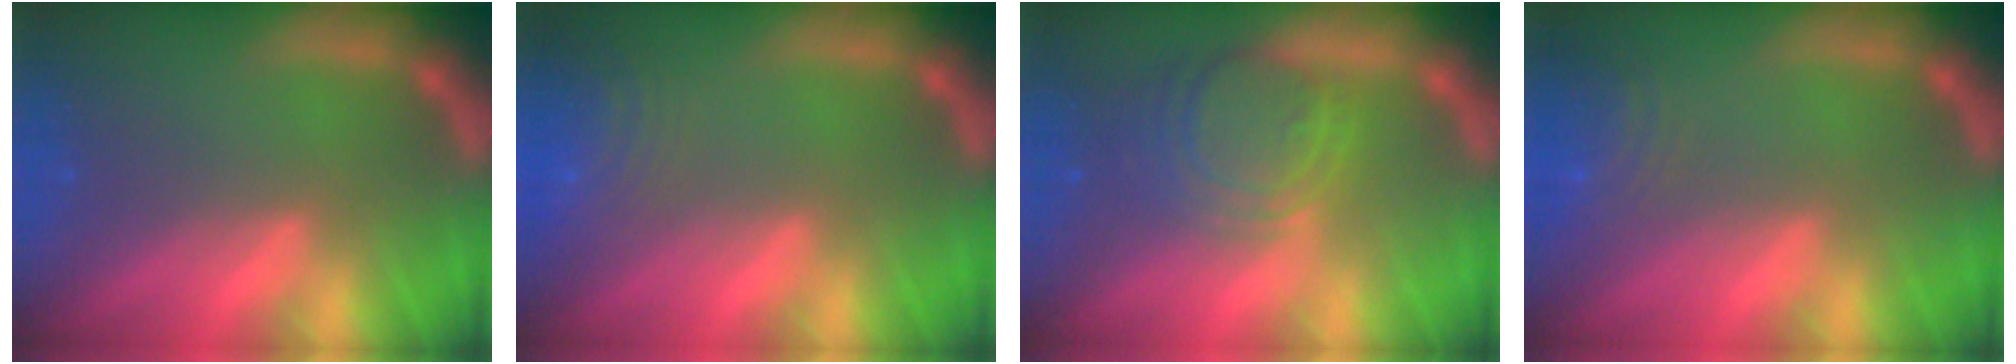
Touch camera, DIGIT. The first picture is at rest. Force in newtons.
{"total": 8.0}
{"total": 7.1}
{"total": 5.1}